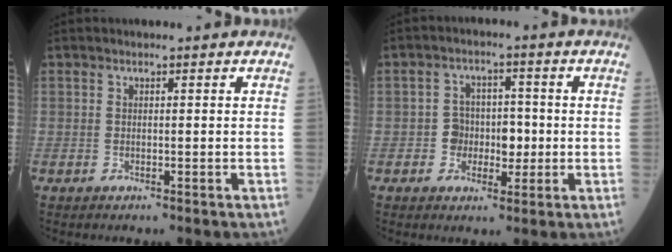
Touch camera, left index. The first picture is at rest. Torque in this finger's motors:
{"motor_torque": [0.07, 0.03, 0.05, 0.01]}